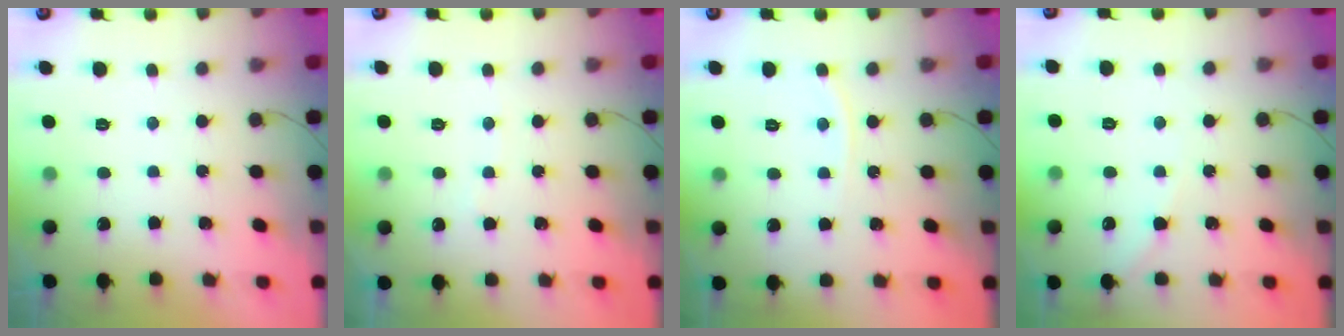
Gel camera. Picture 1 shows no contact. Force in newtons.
{"total": 2.4, "press": 2.3, "slide": 0.3}
{"total": 4.6, "press": 4.6, "slide": 0.5}
{"total": 4.4, "press": 4.3, "slide": 0.7}